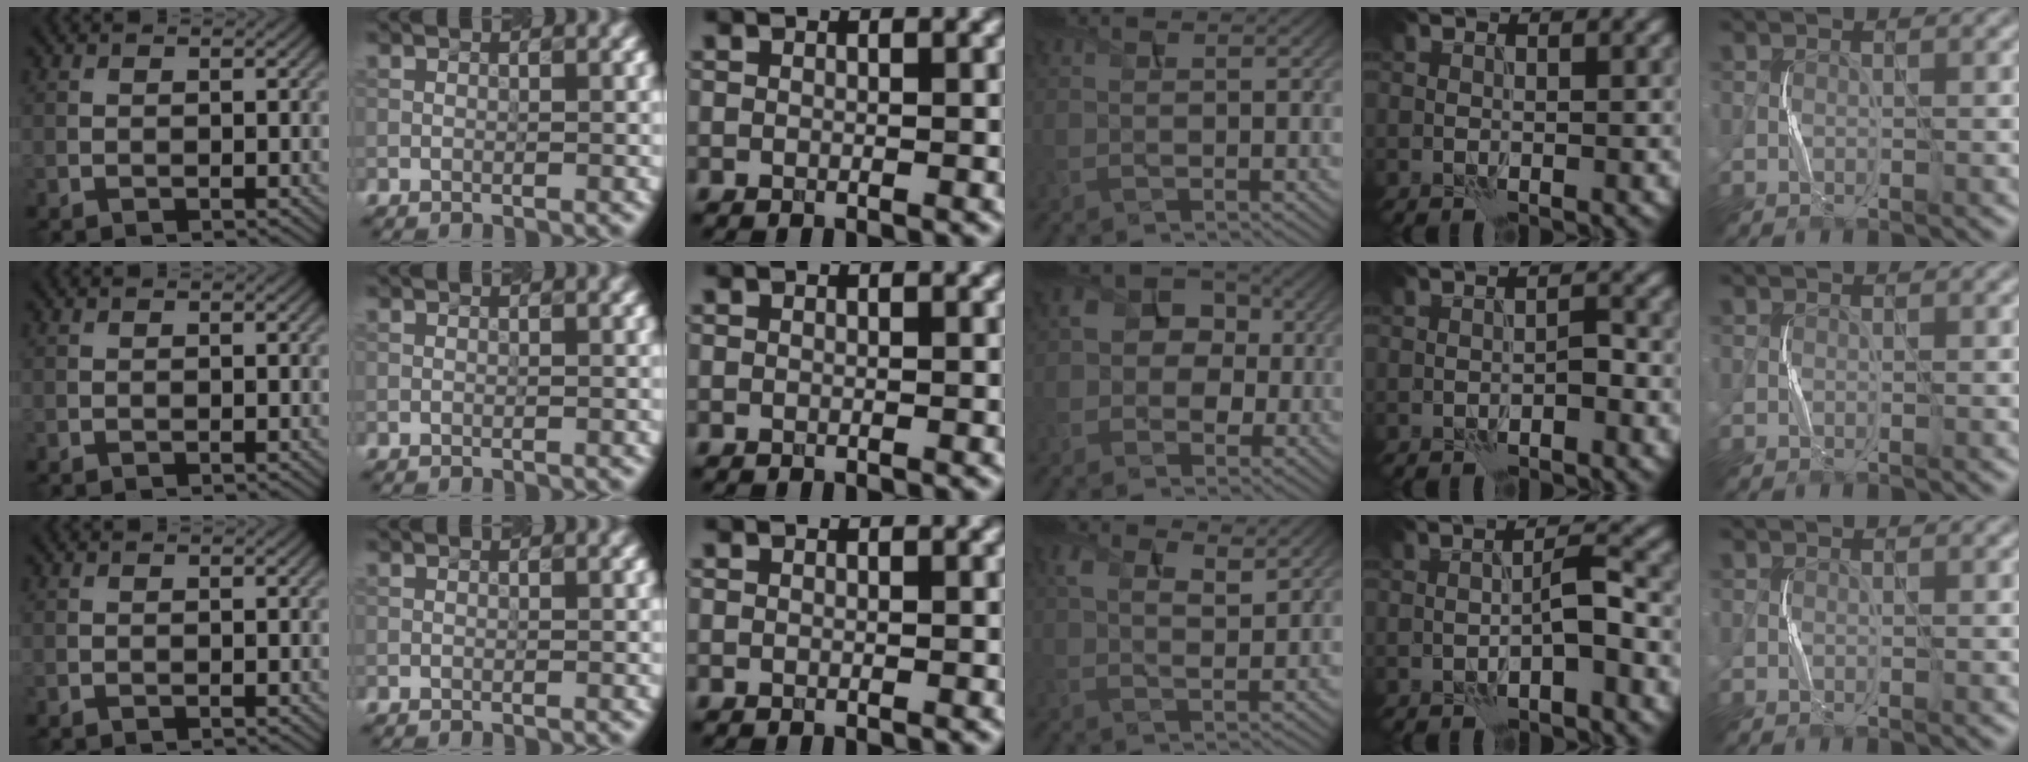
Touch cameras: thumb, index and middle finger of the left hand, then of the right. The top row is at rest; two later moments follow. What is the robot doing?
{"motion": "squeeze", "object": "stress ball aka squeeze ball"}